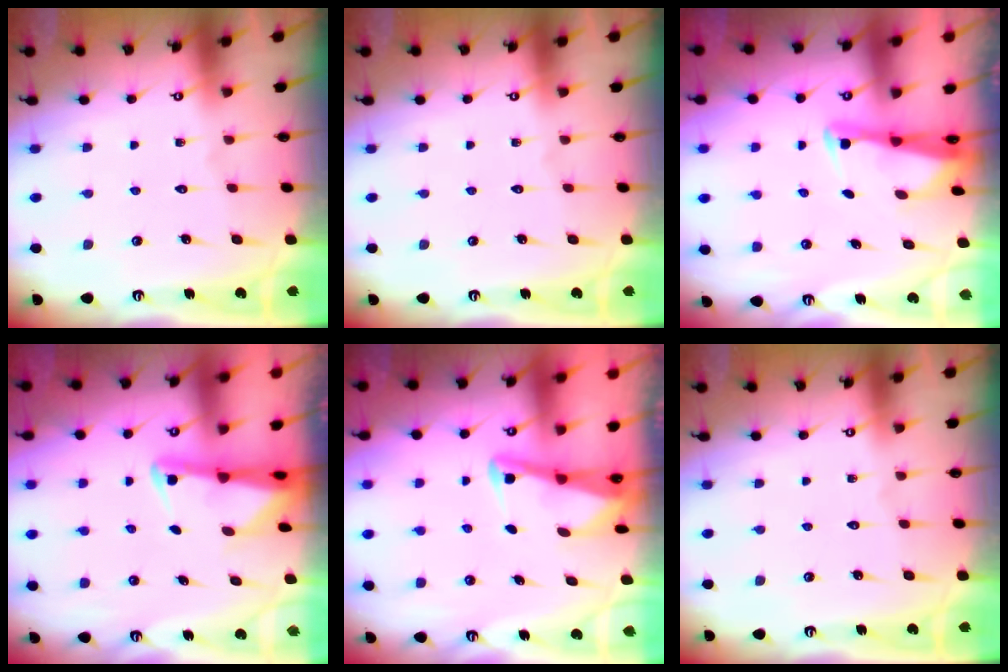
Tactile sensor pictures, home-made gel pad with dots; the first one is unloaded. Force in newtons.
{"total": 0.0}
{"total": 2.8, "press": 2.7, "slide": 0.6}
{"total": 2.1, "press": 2.1, "slide": 0.5}
{"total": 2.8, "press": 2.8, "slide": 0.4}
{"total": 0.0}